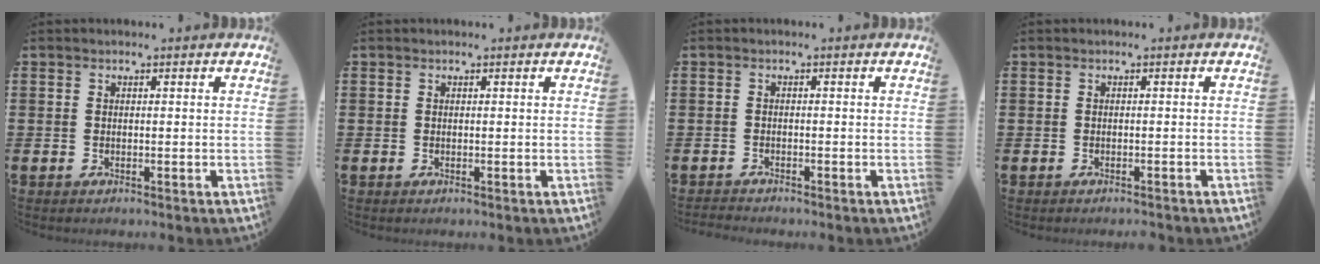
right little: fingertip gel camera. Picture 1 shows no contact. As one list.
[{"total": 0.0}, {"total": 0.9, "force": [-0.9, 0.0, 0.0], "torque": [-0.002, 0.000, -0.019]}, {"total": 0.5, "force": [-0.5, 0.0, 0.1], "torque": [-0.002, -0.001, -0.010]}]